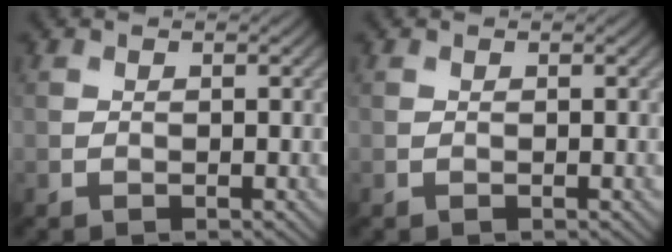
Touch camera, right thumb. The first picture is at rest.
{"total": 0.0}